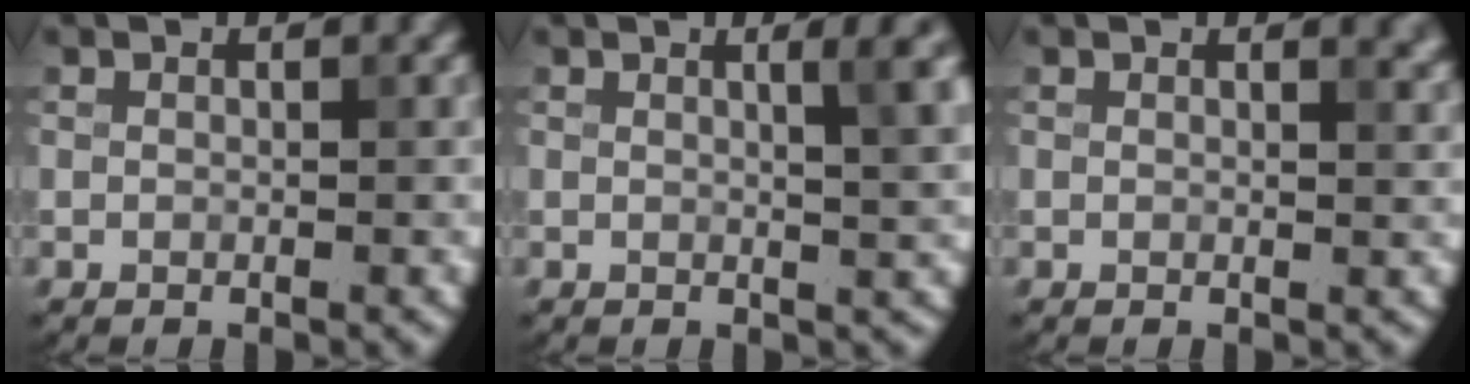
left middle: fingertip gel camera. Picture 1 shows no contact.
{"total": 3.7, "force": [1.2, 1.0, 3.4], "torque": [-0.031, 0.004, 0.013]}
{"total": 1.8, "force": [1.3, 0.7, 1.0], "torque": [0.000, 0.003, 0.013]}